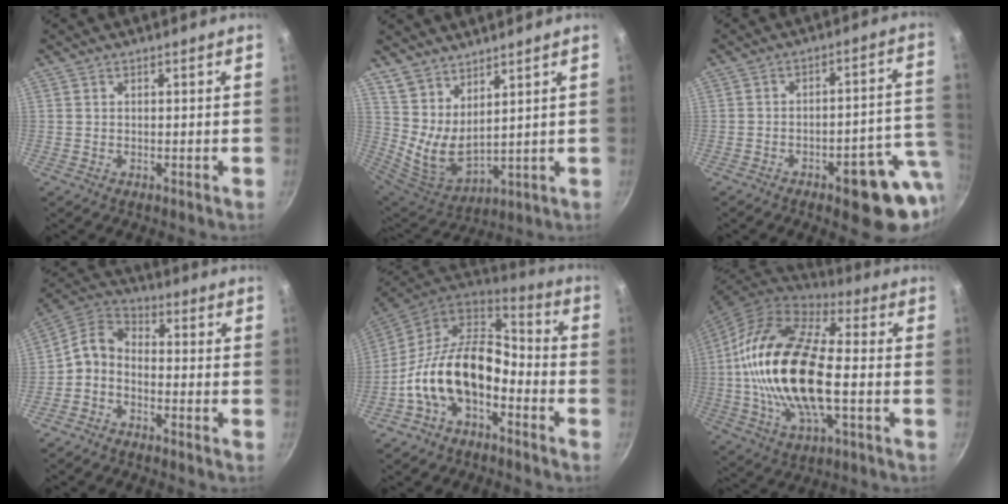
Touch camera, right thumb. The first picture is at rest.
{"total": 9.5, "force": [5.9, 4.1, 6.2], "torque": [-0.112, -0.046, 0.125]}
{"total": 14.4, "force": [-5.6, 5.4, 12.1], "torque": [-0.107, 0.041, -0.068]}
{"total": 6.7, "force": [-2.6, 4.4, 4.3], "torque": [-0.092, 0.054, -0.067]}
{"total": 16.6, "force": [-5.1, 10.0, 12.3], "torque": [-0.201, 0.059, -0.106]}
{"total": 24.1, "force": [-1.2, 11.1, 21.3], "torque": [-0.409, 0.023, -0.035]}